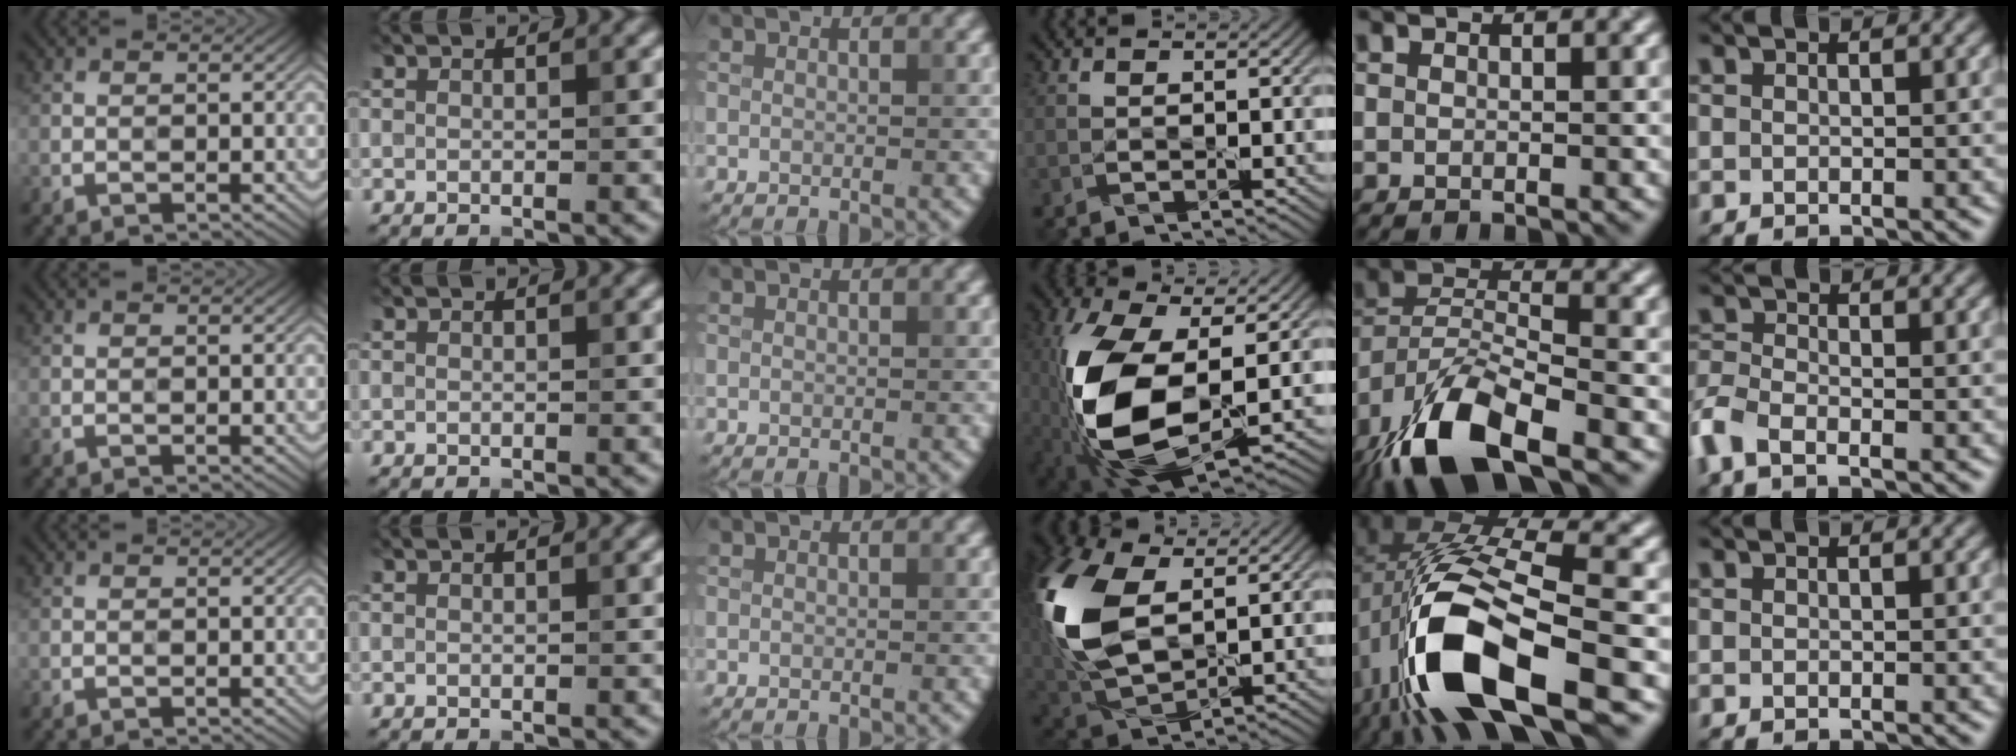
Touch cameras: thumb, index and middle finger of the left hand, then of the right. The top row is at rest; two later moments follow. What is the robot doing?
{"motion": "lift_and_place", "object": "knife"}